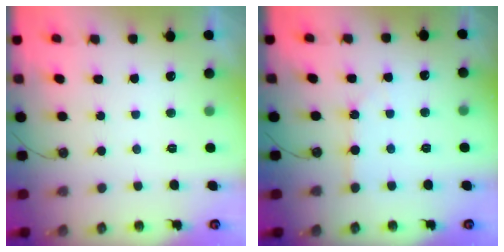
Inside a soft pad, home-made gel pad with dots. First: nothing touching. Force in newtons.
{"total": 3.5, "press": 3.5, "slide": 0.5}